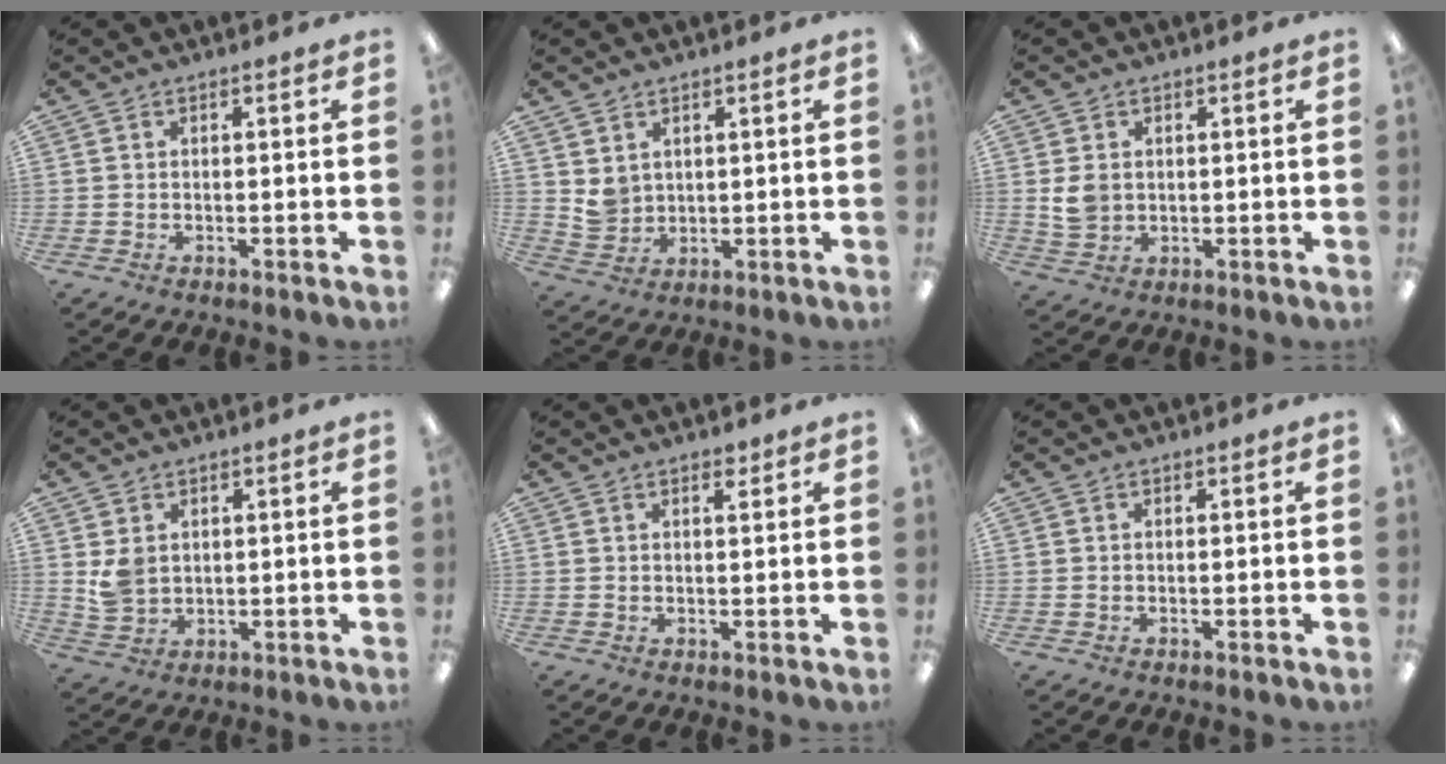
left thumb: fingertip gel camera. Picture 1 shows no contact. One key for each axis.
{"total": 4.2, "fx": 2.5, "fy": 3.2, "fz": 0.8, "tx": -0.018, "ty": -0.008, "tz": 0.049}
{"total": 4.6, "fx": 0.9, "fy": 3.7, "fz": 2.5, "tx": -0.041, "ty": 0.004, "tz": 0.019}
{"total": 4.7, "fx": 1.7, "fy": 3.7, "fz": 2.4, "tx": -0.042, "ty": 0.002, "tz": 0.034}
{"total": 1.5, "fx": 1.3, "fy": 0.5, "fz": 0.6, "tx": -0.006, "ty": -0.006, "tz": 0.023}
{"total": 0.0}